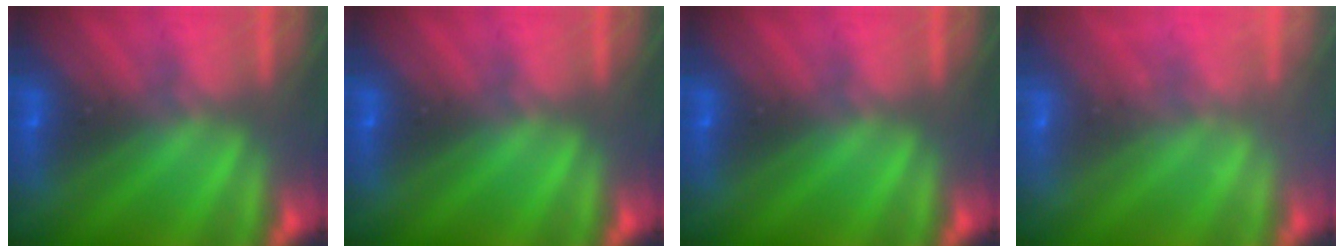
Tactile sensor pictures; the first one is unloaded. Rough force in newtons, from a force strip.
{"total": 0.0}
{"total": 0.0}
{"total": 2.3}